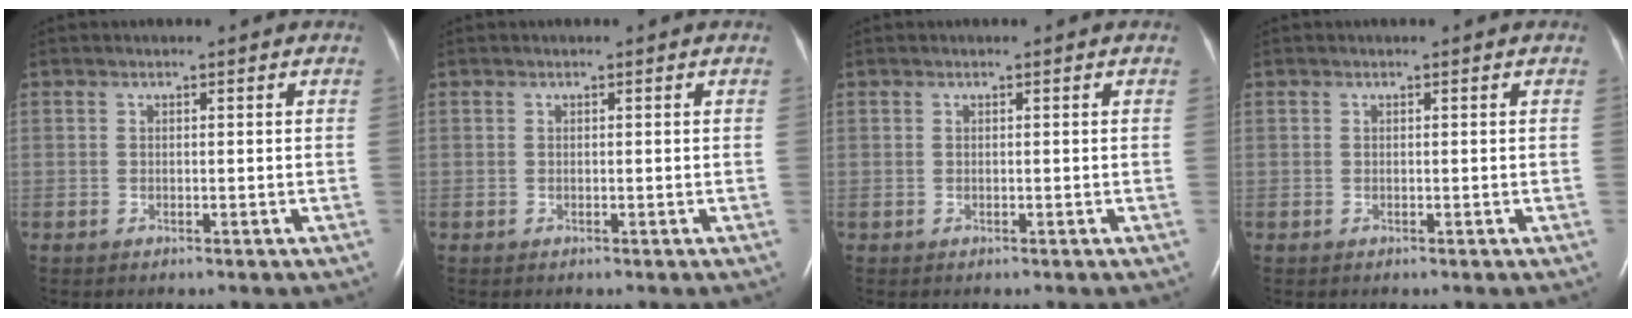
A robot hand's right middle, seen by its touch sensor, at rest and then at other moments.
{"total": 0.0}
{"total": 0.0}
{"total": 0.0}